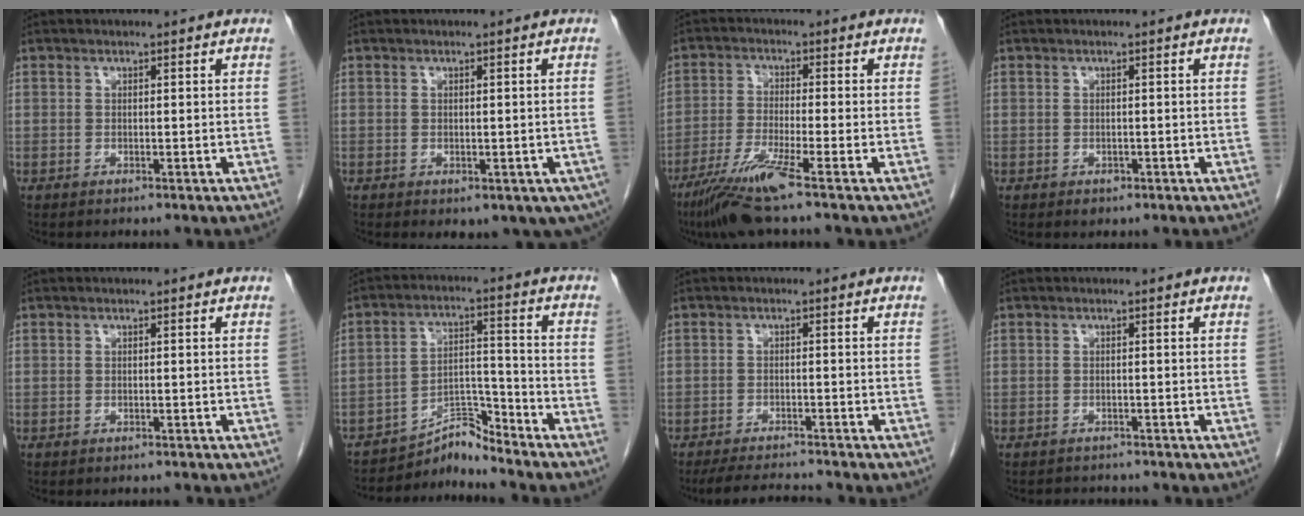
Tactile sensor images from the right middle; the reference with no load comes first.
{"total": 8.6, "force": [-3.9, 4.9, 5.9], "torque": [-0.073, -0.014, -0.043]}
{"total": 8.4, "force": [-5.3, -0.7, 6.5], "torque": [-0.126, -0.029, -0.104]}
{"total": 1.0, "force": [-0.5, 0.7, 0.5], "torque": [-0.007, 0.001, -0.003]}
{"total": 1.1, "force": [-1.1, 0.2, 0.1], "torque": [-0.007, -0.002, -0.014]}
{"total": 6.0, "force": [-6.0, -0.3, -0.5], "torque": [0.011, 0.022, -0.100]}
{"total": 6.4, "force": [-6.1, 0.5, 1.9], "torque": [-0.031, -0.009, -0.098]}
{"total": 3.1, "force": [-2.9, 1.1, 0.2], "torque": [-0.002, -0.003, -0.040]}